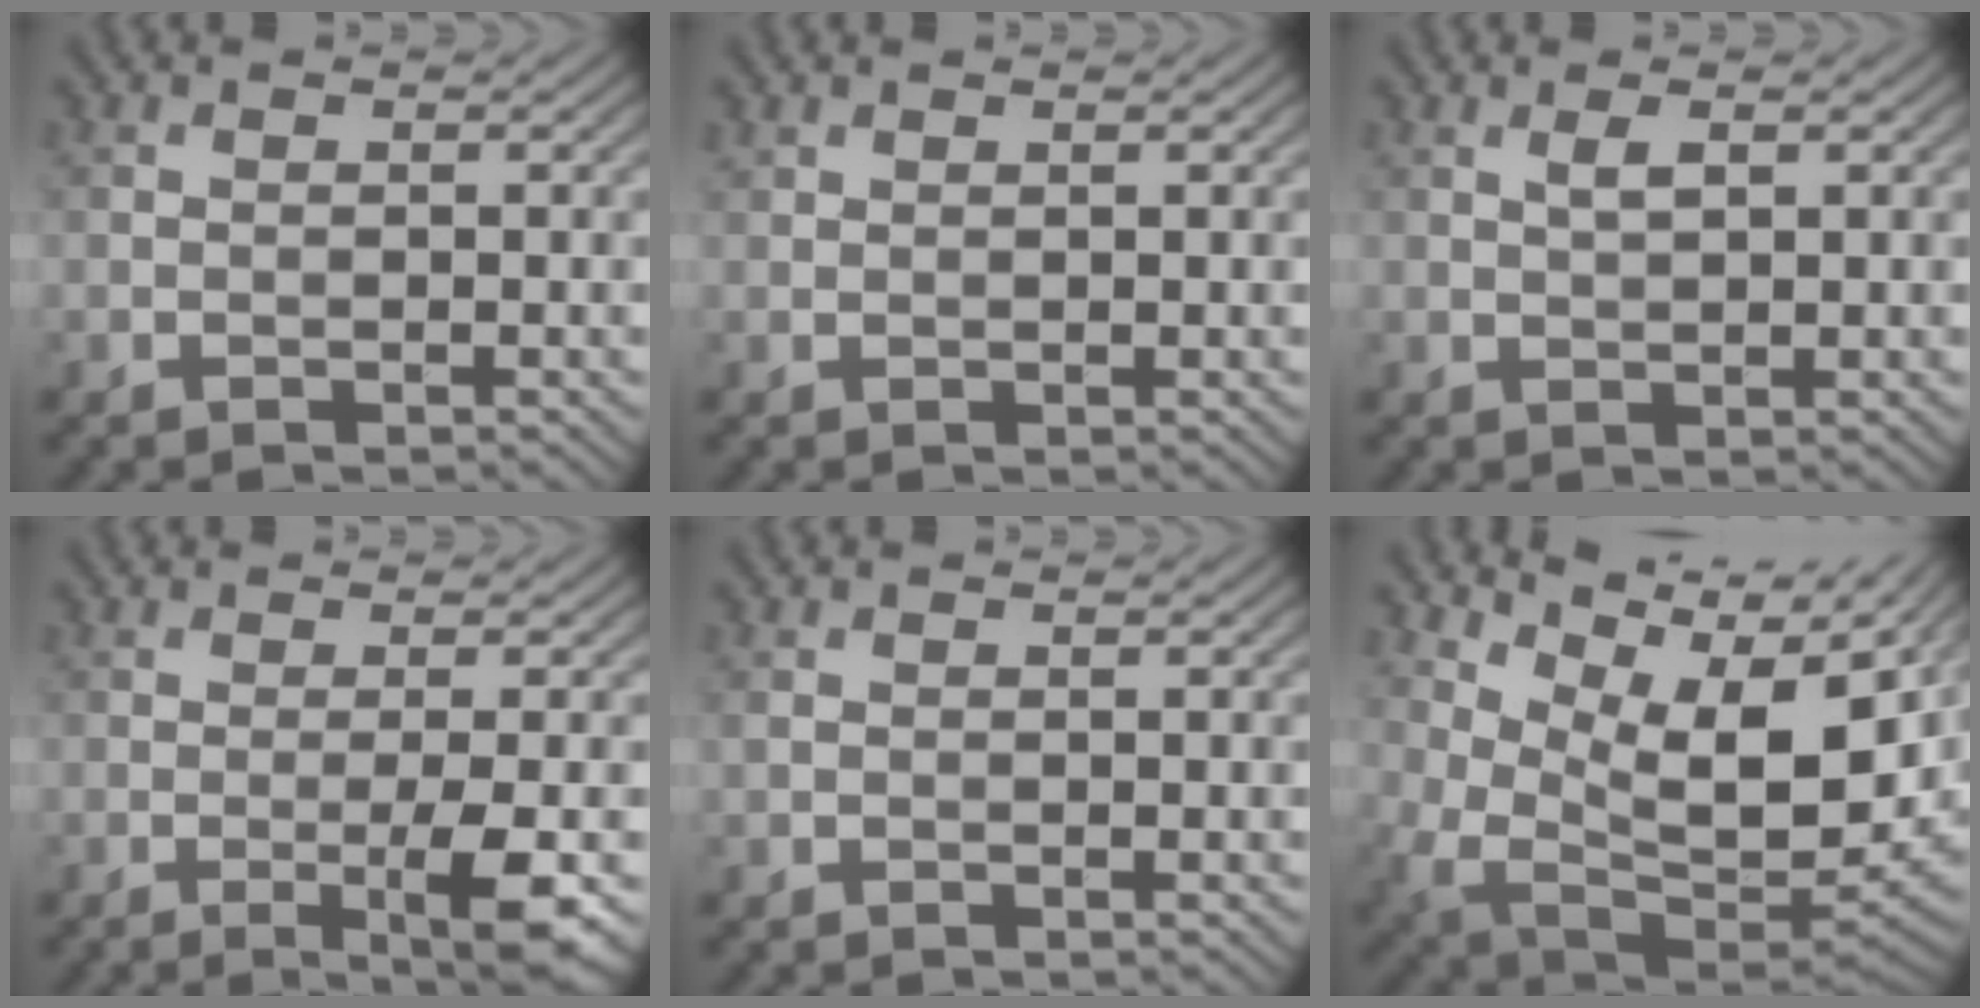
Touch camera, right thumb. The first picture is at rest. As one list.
[{"total": 0.6, "force": [0.6, 0.0, 0.1], "torque": [-0.006, 0.000, 0.013]}, {"total": 1.5, "force": [0.8, 0.3, 1.3], "torque": [-0.029, 0.001, 0.015]}, {"total": 4.9, "force": [-1.3, 0.6, 4.7], "torque": [-0.079, 0.004, -0.025]}, {"total": 0.5, "force": [0.1, 0.2, 0.5], "torque": [-0.017, 0.003, 0.001]}, {"total": 14.7, "force": [5.3, 7.3, 11.6], "torque": [-0.217, -0.006, 0.117]}]